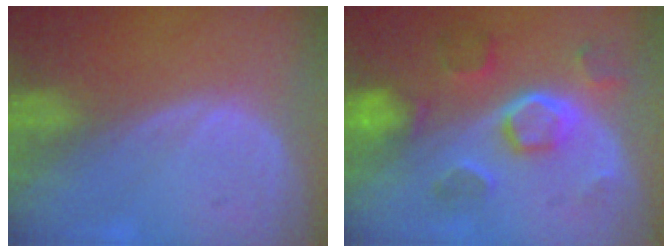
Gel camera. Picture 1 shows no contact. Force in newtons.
{"total": 8.6, "press": 7.7, "slide": 3.8}